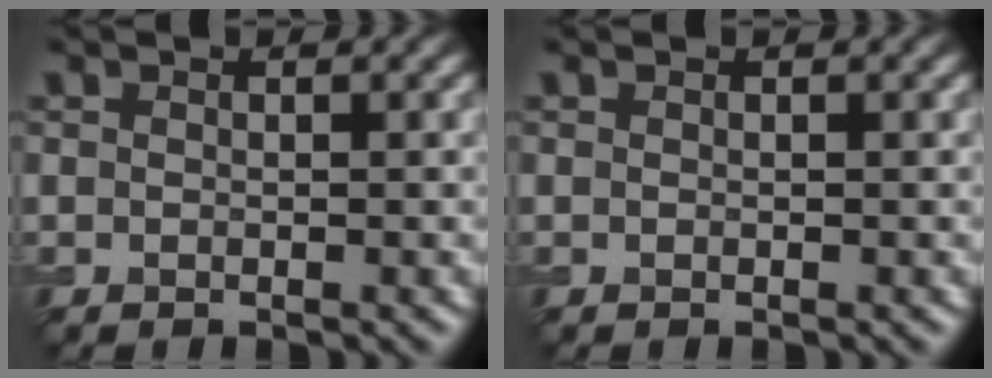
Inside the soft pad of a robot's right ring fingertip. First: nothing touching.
{"total": 0.0}